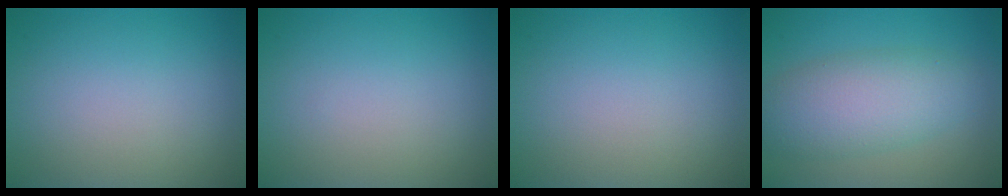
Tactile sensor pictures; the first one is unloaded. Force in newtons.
{"total": 0.0}
{"total": 0.0}
{"total": 6.0, "press": 6.0, "slide": 0.4}